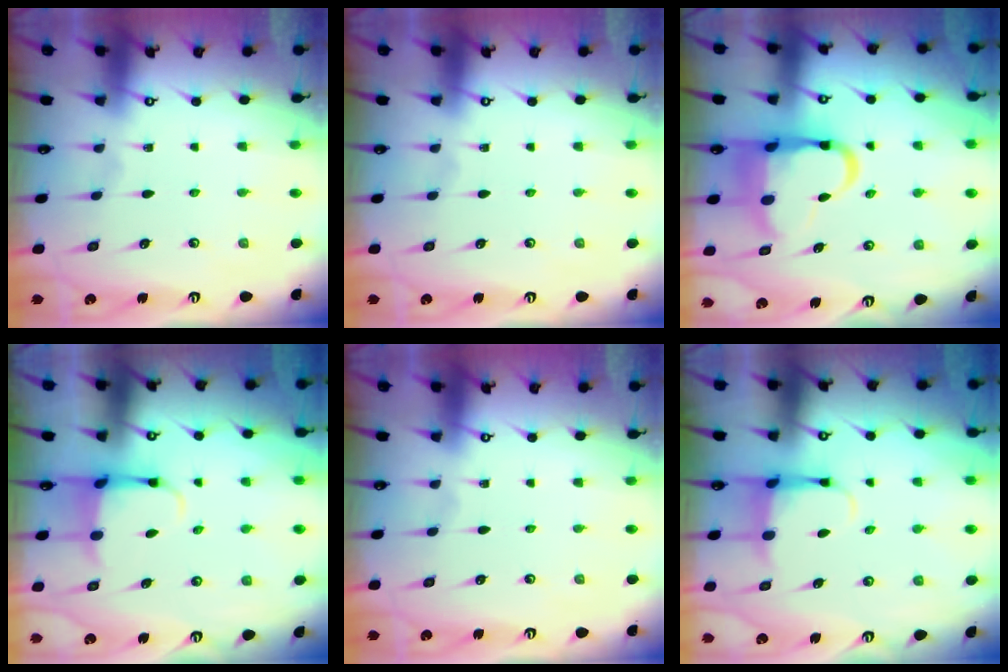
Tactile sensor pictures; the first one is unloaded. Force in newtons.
{"total": 0.0}
{"total": 12.7, "press": 12.5, "slide": 2.3}
{"total": 4.0, "press": 3.8, "slide": 1.1}
{"total": 0.0}
{"total": 6.2, "press": 6.1, "slide": 1.2}